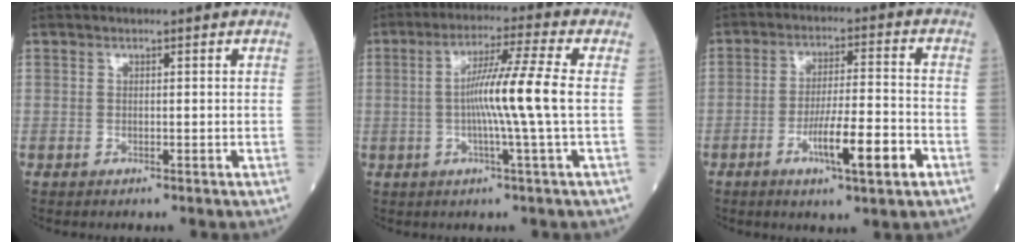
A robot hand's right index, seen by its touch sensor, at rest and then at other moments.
{"total": 9.2, "force": [-0.4, -1.9, 9.0], "torque": [-0.165, 0.004, -0.009]}
{"total": 9.3, "force": [-4.0, 0.7, 8.3], "torque": [-0.144, -0.005, -0.065]}